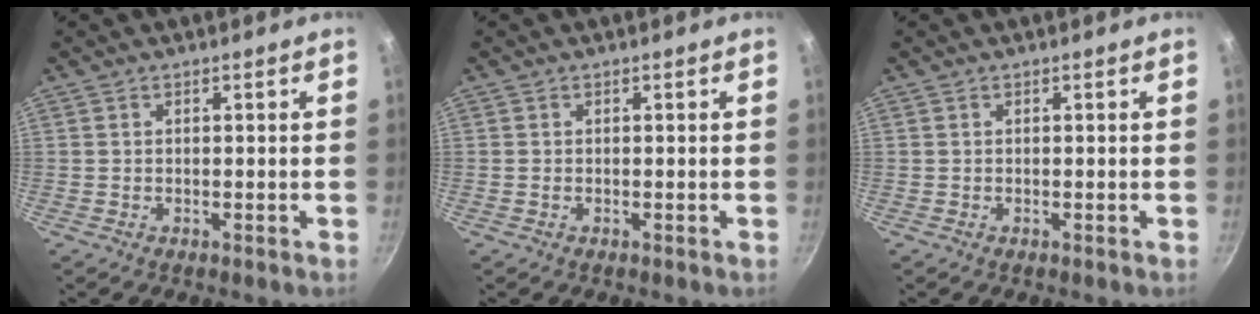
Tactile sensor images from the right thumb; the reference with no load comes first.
{"total": 0.0}
{"total": 0.0}